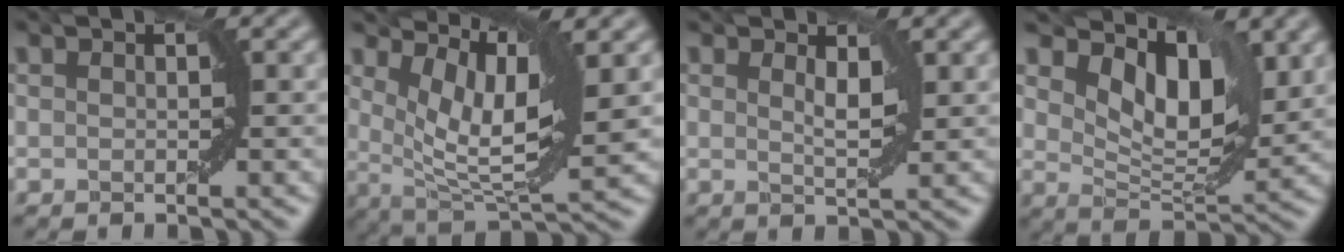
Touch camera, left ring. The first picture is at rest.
{"total": 6.5, "force": [2.5, 2.1, 5.7], "torque": [-0.110, 0.000, 0.055]}
{"total": 1.3, "force": [0.4, 0.3, 1.2], "torque": [-0.022, 0.001, 0.015]}
{"total": 7.1, "force": [3.2, 3.6, 5.2], "torque": [-0.090, 0.001, 0.059]}